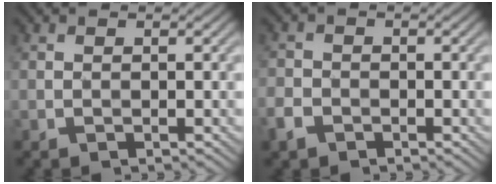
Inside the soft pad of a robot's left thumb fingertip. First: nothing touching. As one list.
[{"total": 2.9, "force": [-1.7, 2.0, 1.2], "torque": [-0.037, -0.003, -0.040]}]